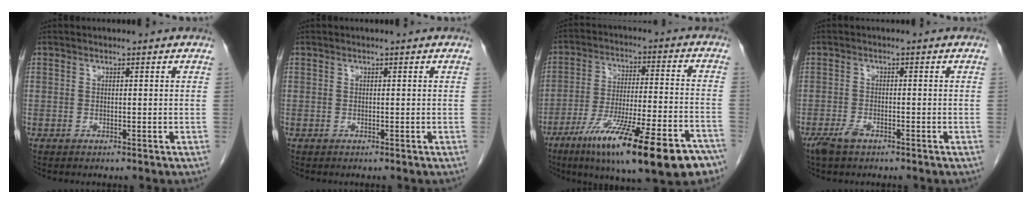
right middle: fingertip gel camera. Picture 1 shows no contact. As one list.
[{"total": 0.0}, {"total": 22.9, "force": [-14.6, 3.5, 17.3], "torque": [-0.223, -0.023, -0.230]}, {"total": 2.7, "force": [-1.9, 0.9, 1.7], "torque": [-0.041, -0.003, -0.033]}]